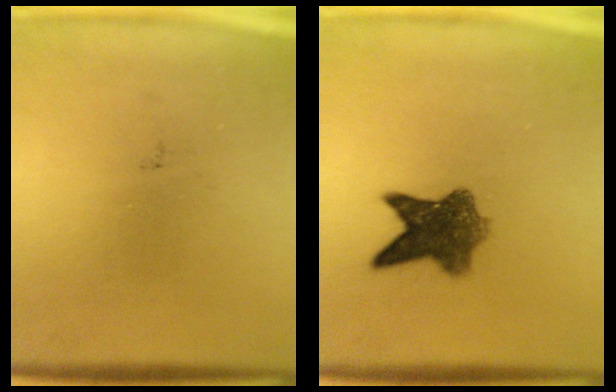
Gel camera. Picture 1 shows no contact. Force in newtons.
{"total": 7.1}